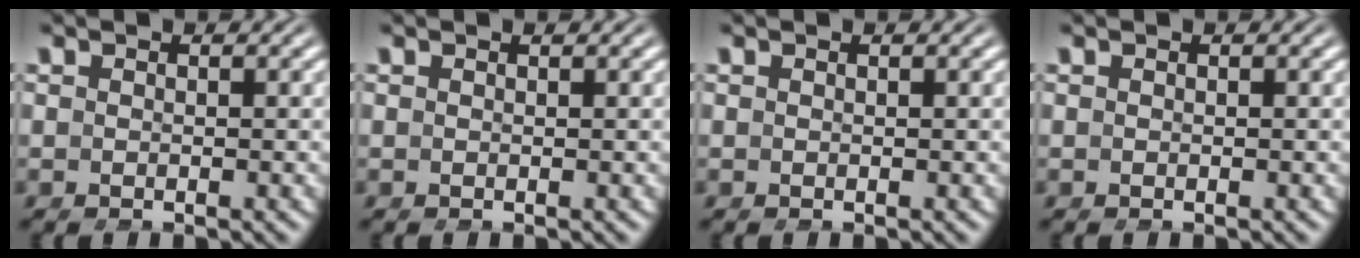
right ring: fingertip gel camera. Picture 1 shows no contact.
{"total": 0.0}
{"total": 0.0}
{"total": 0.0}